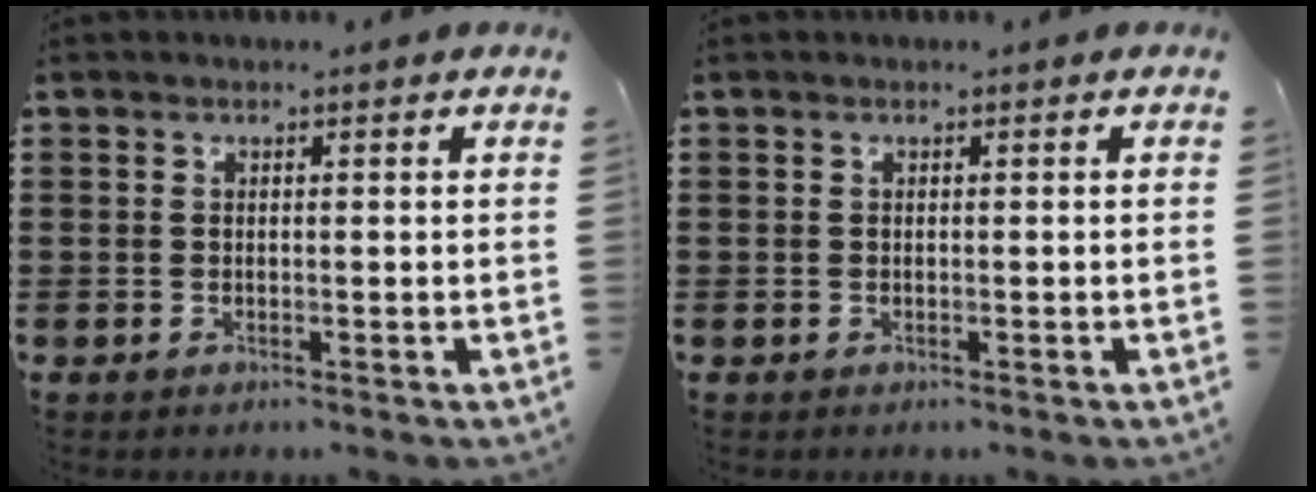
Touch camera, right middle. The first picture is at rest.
{"total": 0.0}